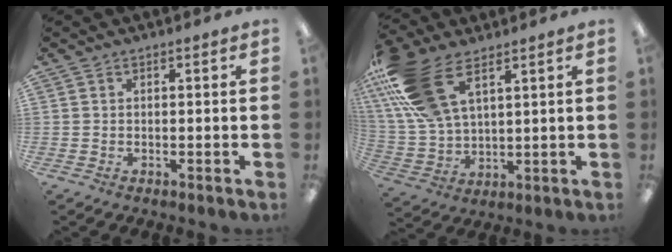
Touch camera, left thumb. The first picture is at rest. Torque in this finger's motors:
{"motor_torque": [0.46, 0.64, 1.86, -0.90, 0.66]}